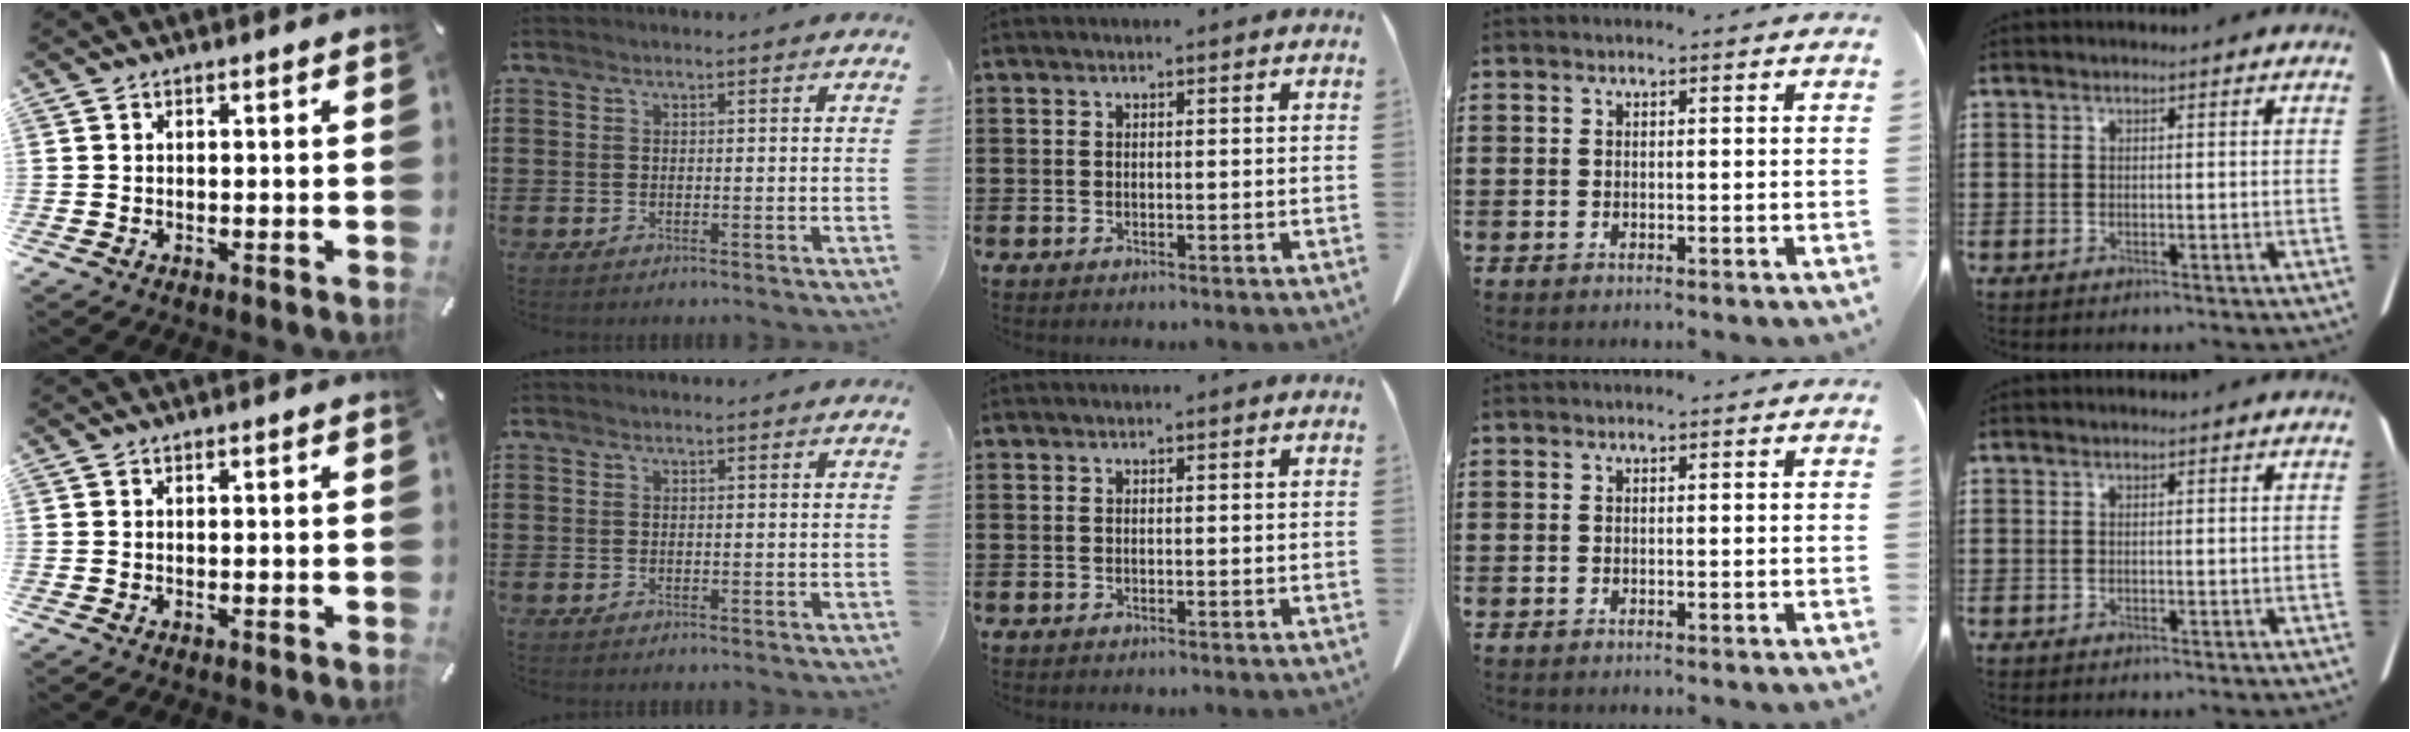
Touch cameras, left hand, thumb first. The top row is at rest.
{}